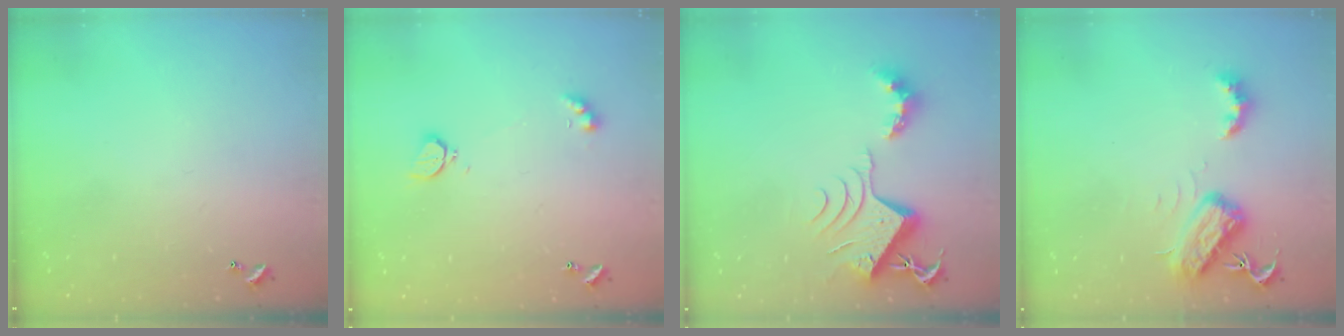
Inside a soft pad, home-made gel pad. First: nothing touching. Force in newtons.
{"total": 2.8, "press": 2.7, "slide": 0.6}
{"total": 9.4, "press": 9.3, "slide": 1.0}
{"total": 5.9, "press": 5.9, "slide": 0.7}